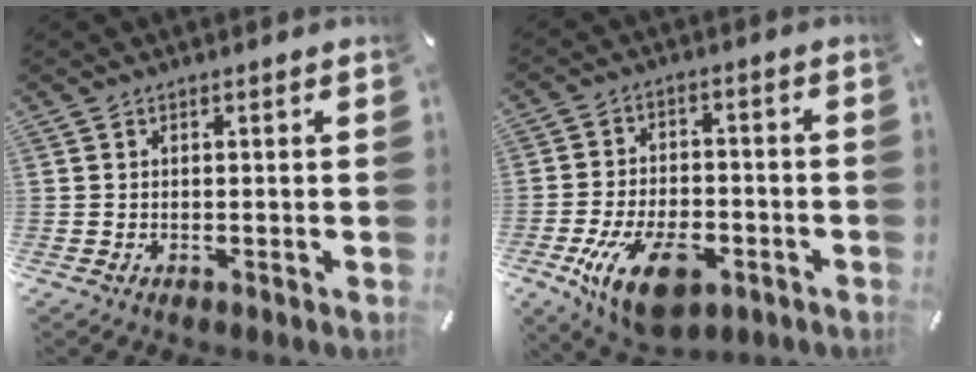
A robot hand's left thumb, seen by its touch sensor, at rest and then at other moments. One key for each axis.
{"total": 14.5, "fx": -6.7, "fy": 7.9, "fz": 10.1, "tx": -0.181, "ty": 0.023, "tz": -0.114}